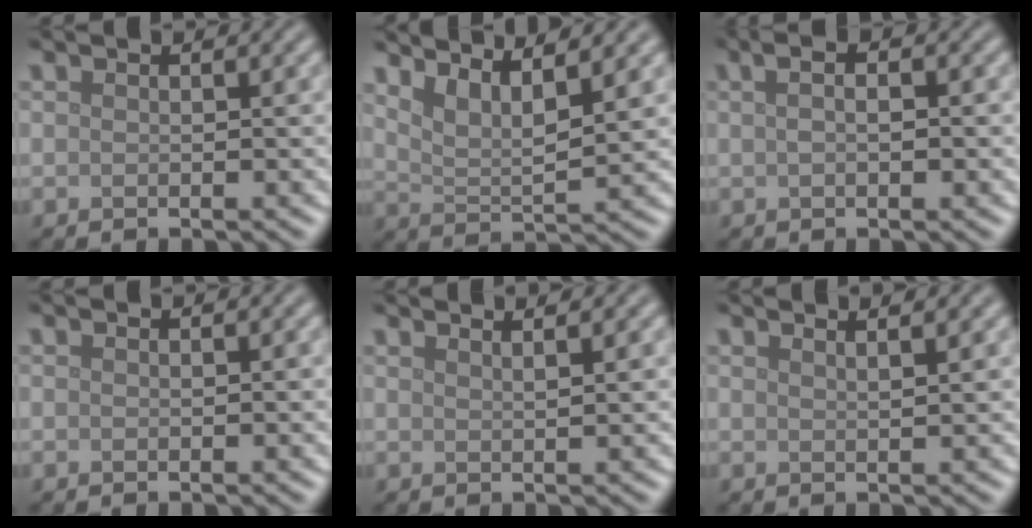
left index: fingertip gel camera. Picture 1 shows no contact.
{"total": 4.1, "force": [2.9, 1.0, 2.7], "torque": [-0.053, -0.001, 0.057]}
{"total": 3.9, "force": [1.3, 2.0, 3.0], "torque": [-0.034, 0.027, -0.004]}
{"total": 0.0}
{"total": 2.8, "force": [2.1, 1.0, 1.5], "torque": [0.008, 0.013, -0.002]}
{"total": 3.1, "force": [2.3, 1.2, 1.7], "torque": [0.008, 0.017, -0.003]}